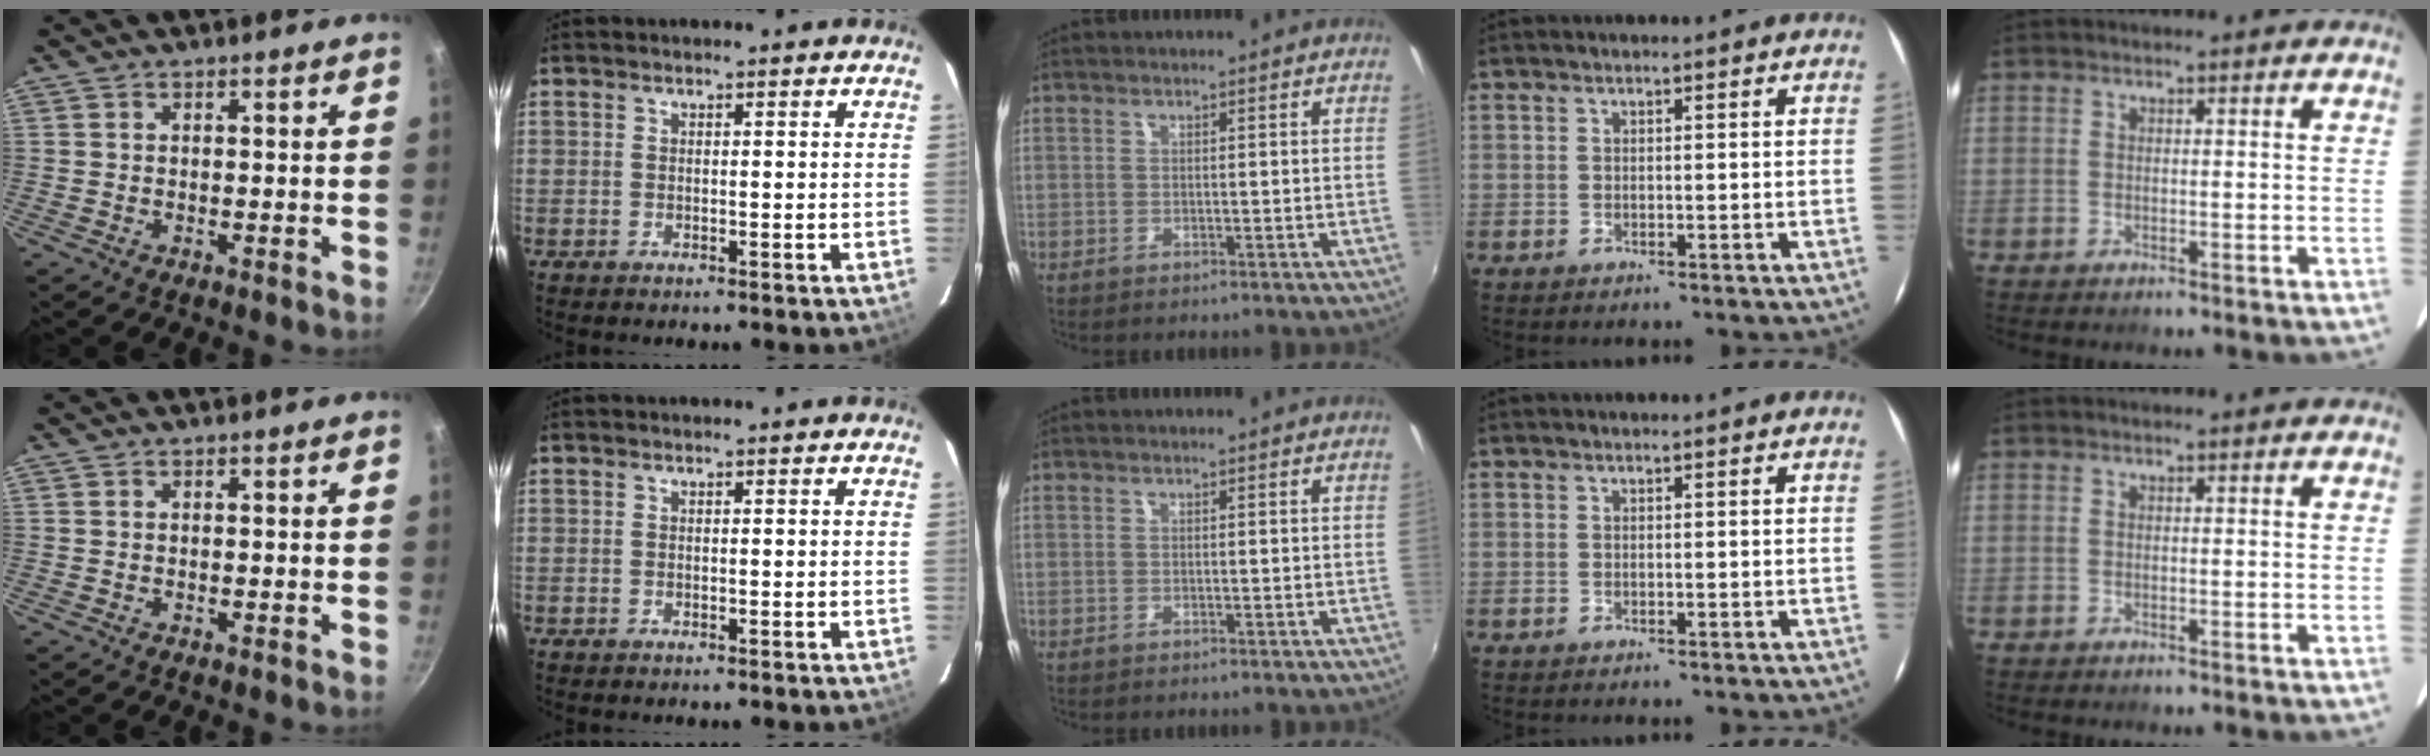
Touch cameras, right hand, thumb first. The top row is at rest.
{}